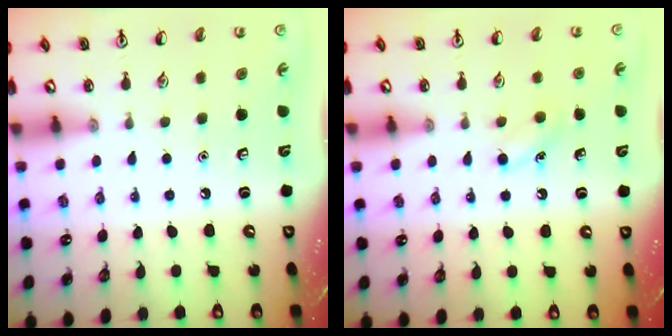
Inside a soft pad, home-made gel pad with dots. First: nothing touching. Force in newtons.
{"total": 5.1, "press": 4.8, "slide": 1.7}